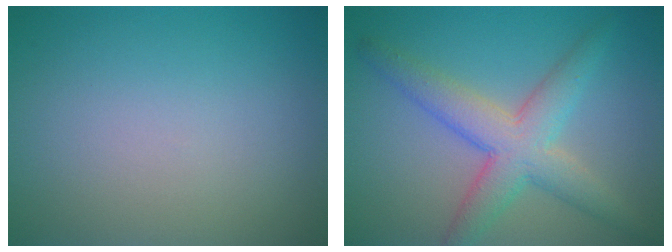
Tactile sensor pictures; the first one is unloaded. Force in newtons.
{"total": 5.5, "press": 5.5, "slide": 0.3}